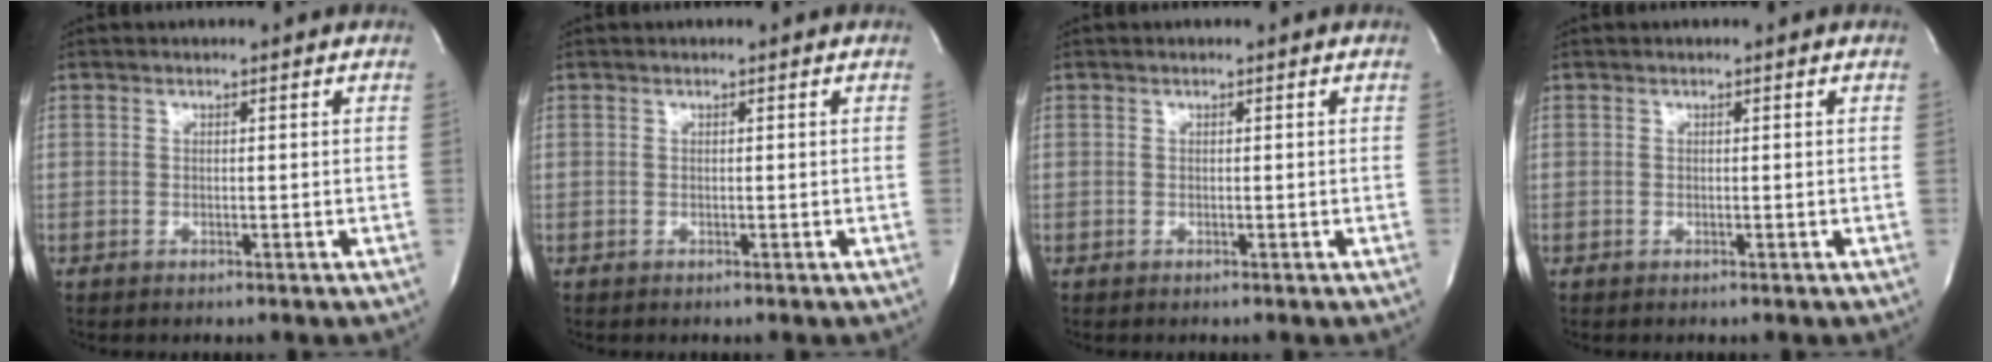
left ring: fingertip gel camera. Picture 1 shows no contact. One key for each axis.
{"total": 0.0}
{"total": 0.0}
{"total": 0.0}